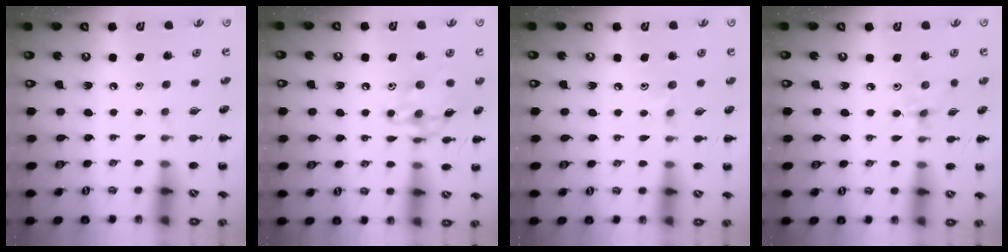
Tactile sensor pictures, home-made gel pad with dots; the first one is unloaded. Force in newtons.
{"total": 13.2, "press": 13.2, "slide": 0.7}
{"total": 5.4, "press": 5.1, "slide": 1.9}
{"total": 2.7, "press": 2.5, "slide": 0.8}